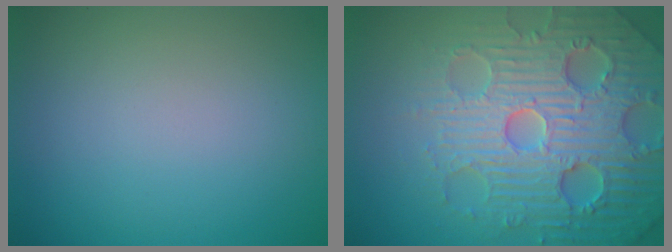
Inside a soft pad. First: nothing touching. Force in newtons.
{"total": 7.8, "press": 7.6, "slide": 1.8}